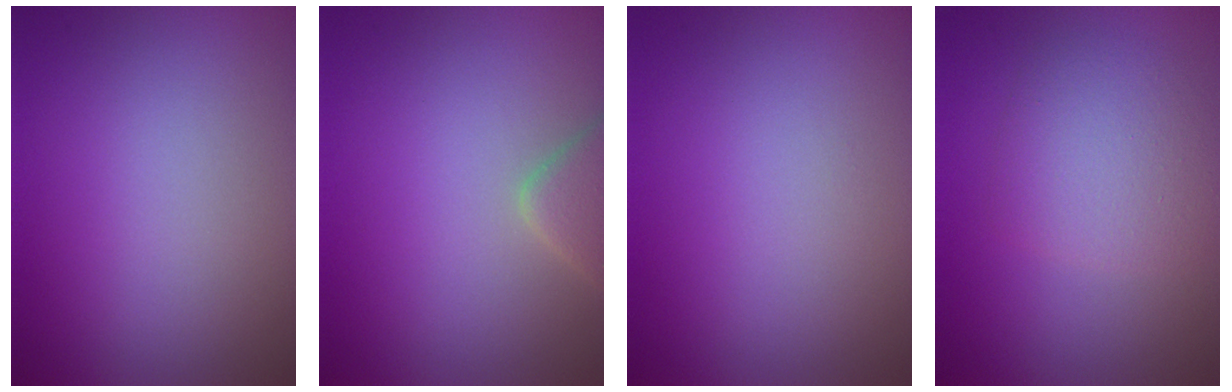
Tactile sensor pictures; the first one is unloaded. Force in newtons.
{"total": 2.8, "press": 2.8, "slide": 0.3}
{"total": 0.0}
{"total": 3.5, "press": 3.5, "slide": 0.1}